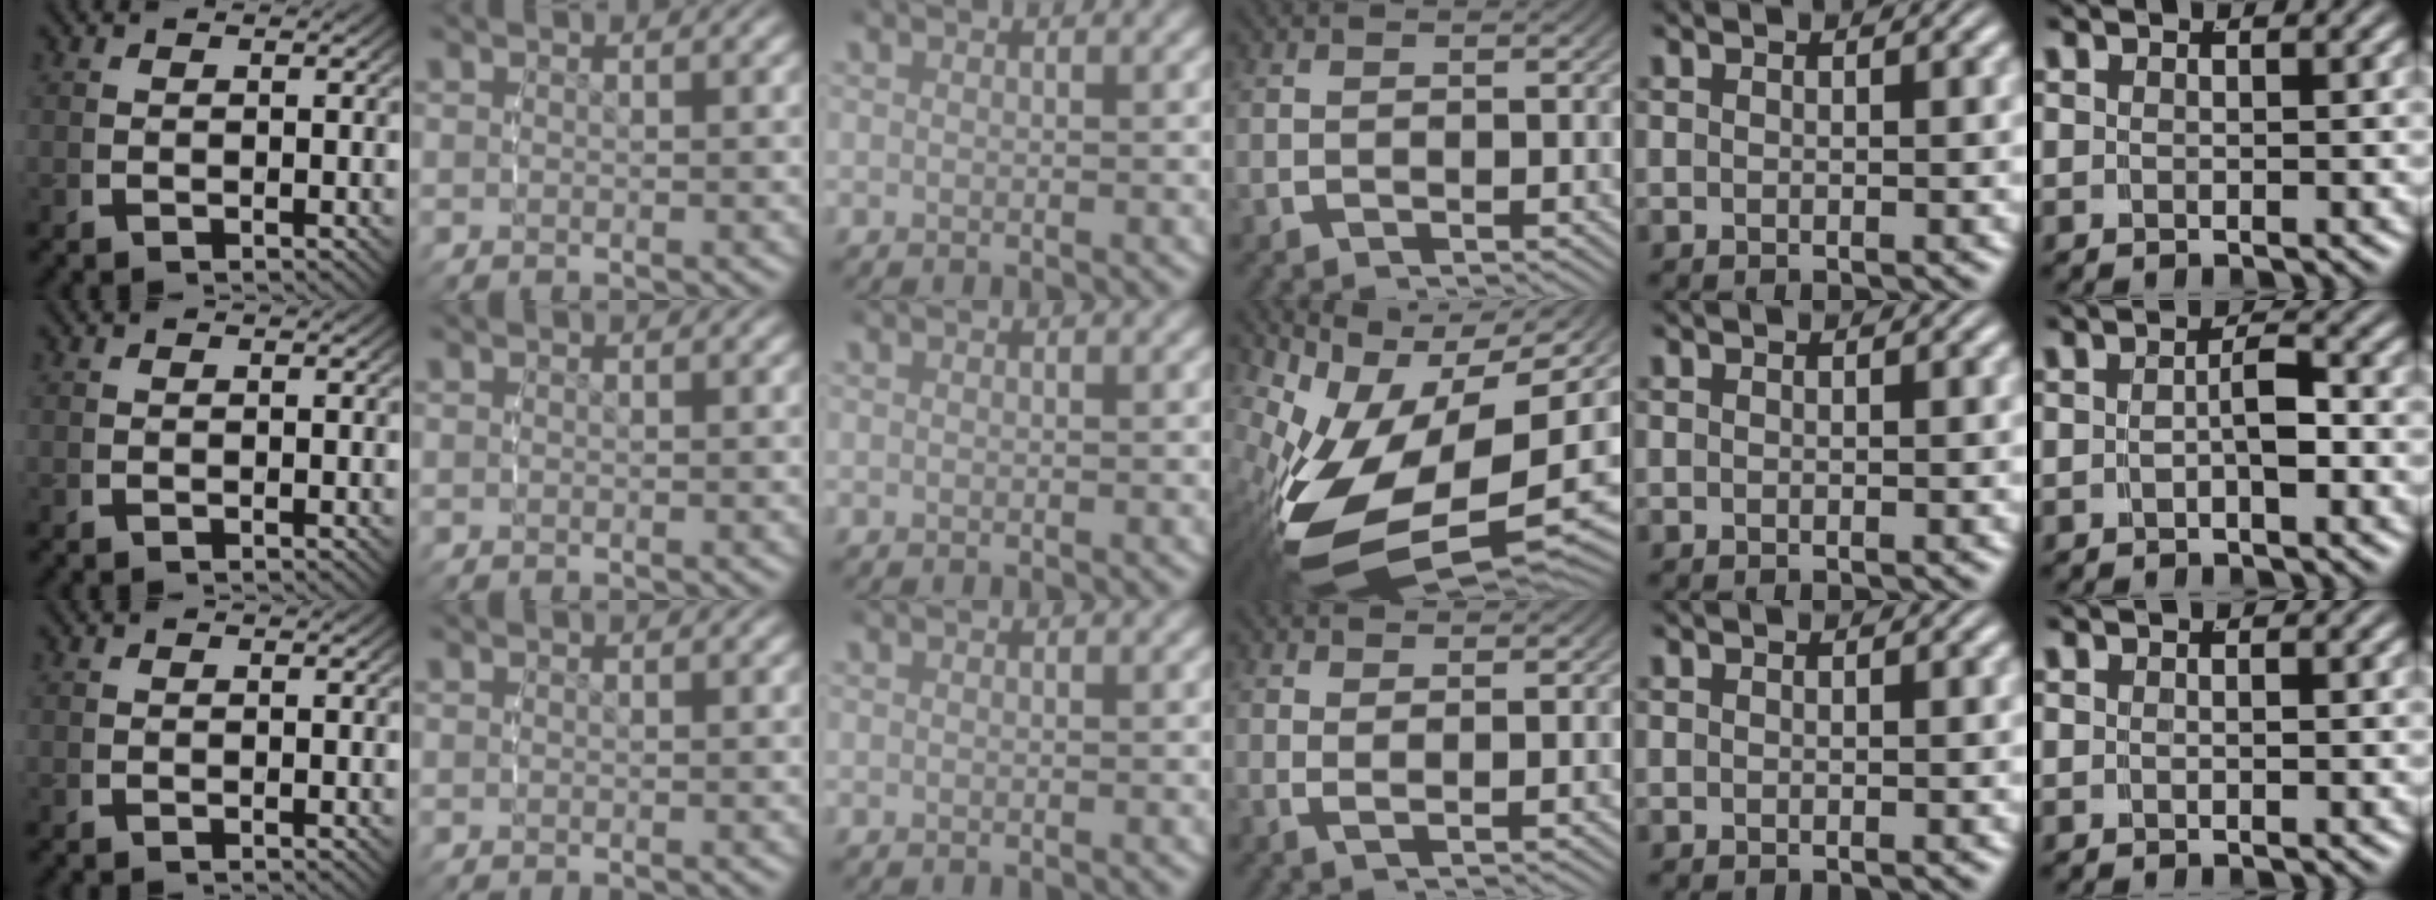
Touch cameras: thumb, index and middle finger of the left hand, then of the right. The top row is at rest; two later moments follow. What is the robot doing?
{"motion": "lift_and_place", "object": "button"}